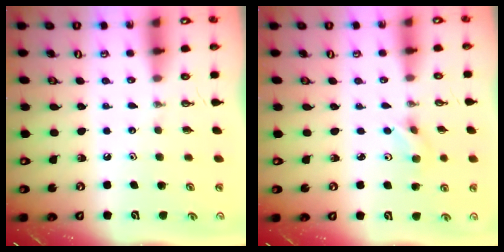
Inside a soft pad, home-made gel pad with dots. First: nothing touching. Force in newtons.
{"total": 2.4, "press": 2.4, "slide": 0.1}